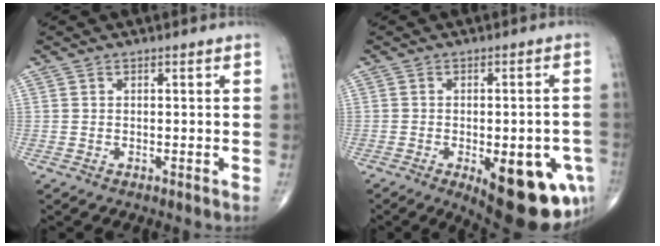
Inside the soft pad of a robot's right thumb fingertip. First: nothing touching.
{"total": 18.9, "force": [-7.2, 7.7, 15.7], "torque": [-0.141, 0.005, -0.076]}